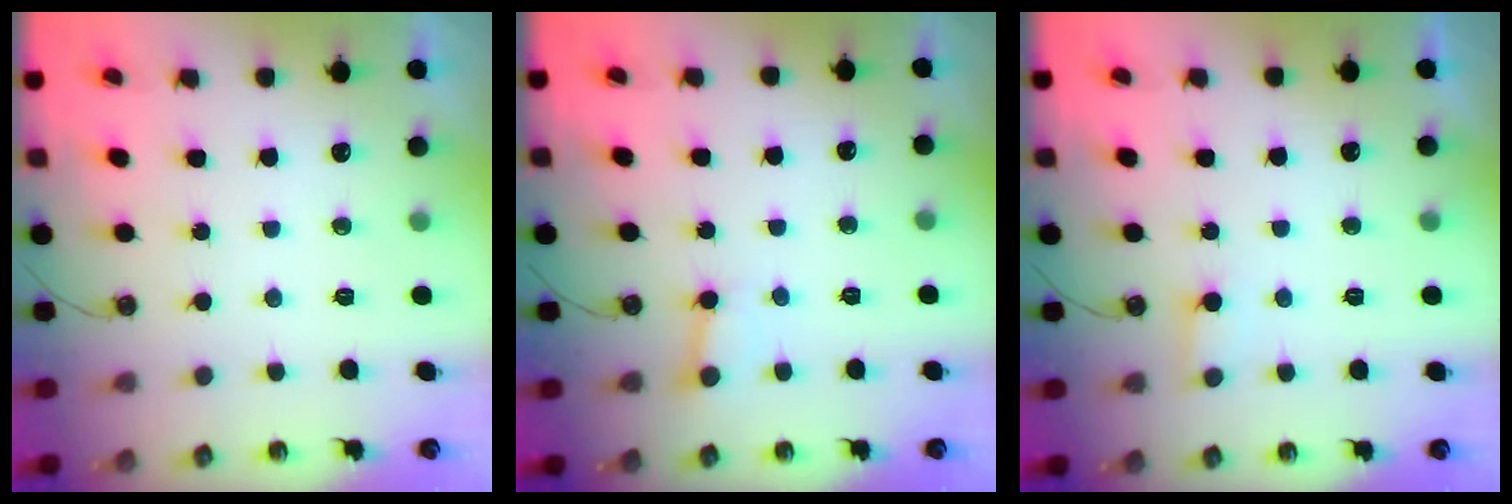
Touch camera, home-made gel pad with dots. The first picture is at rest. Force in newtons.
{"total": 2.7, "press": 2.7, "slide": 0.3}
{"total": 5.1, "press": 5.1, "slide": 0.4}